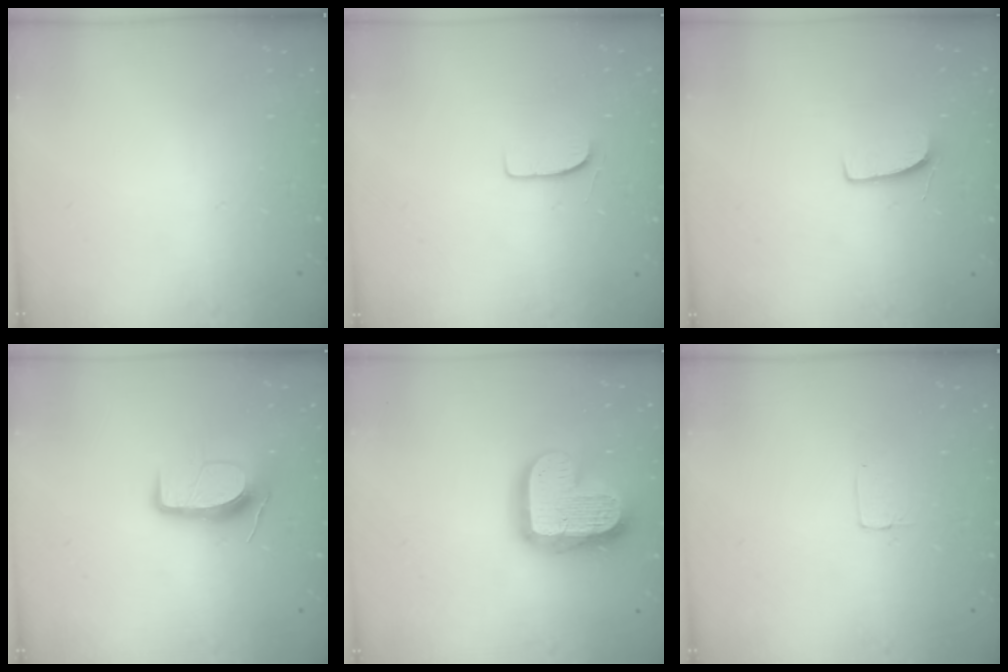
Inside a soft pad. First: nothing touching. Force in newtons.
{"total": 6.1, "press": 6.1, "slide": 0.5}
{"total": 7.1, "press": 7.1, "slide": 0.5}
{"total": 10.2, "press": 10.2, "slide": 0.8}
{"total": 18.7, "press": 18.6, "slide": 1.5}
{"total": 2.0, "press": 2.0, "slide": 0.0}